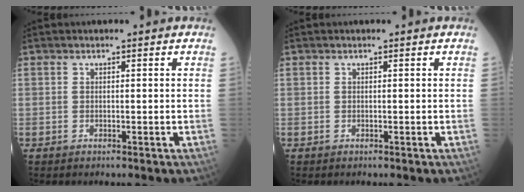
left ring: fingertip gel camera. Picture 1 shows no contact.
{"total": 0.0}